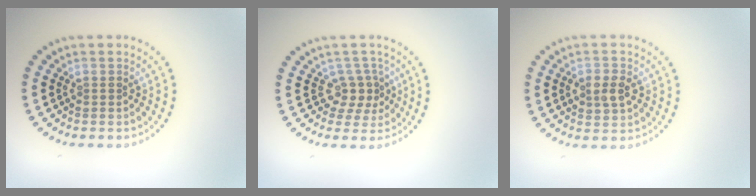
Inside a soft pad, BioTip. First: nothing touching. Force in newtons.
{"total": 2.4, "press": 1.8, "slide": 1.7}
{"total": 2.4, "press": 2.4, "slide": 0.2}